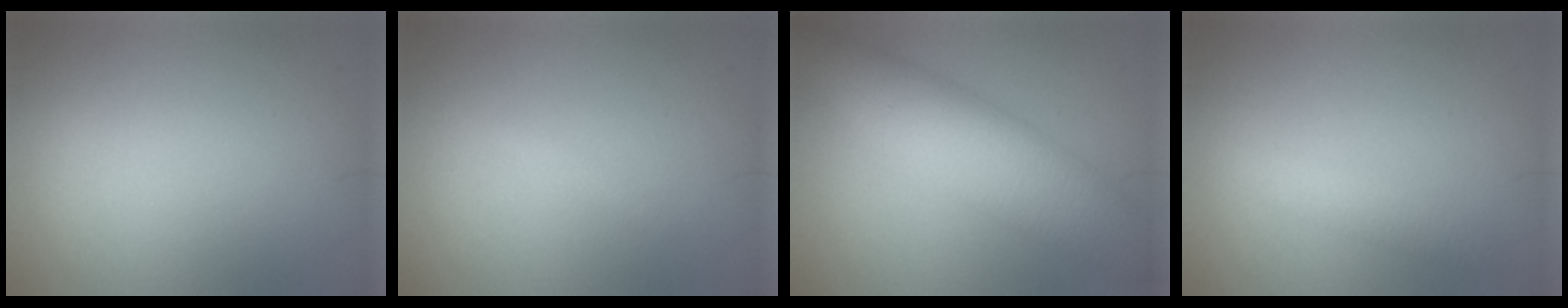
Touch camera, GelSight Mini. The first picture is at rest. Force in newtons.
{"total": 0.5, "press": 0.5, "slide": 0.0}
{"total": 6.9, "press": 6.9, "slide": 0.1}
{"total": 2.0, "press": 2.0, "slide": 0.1}